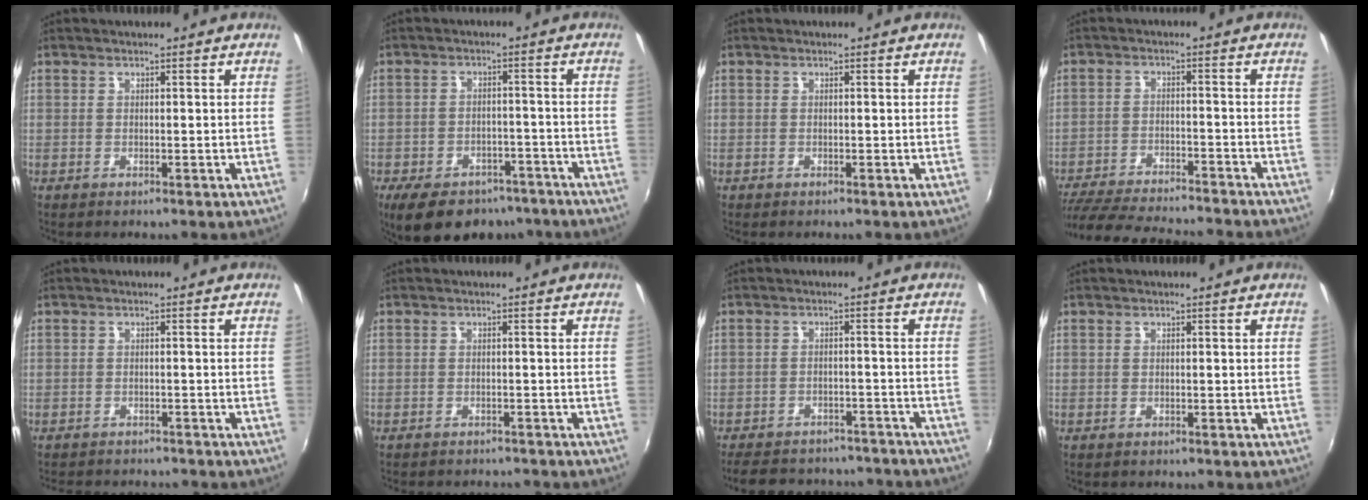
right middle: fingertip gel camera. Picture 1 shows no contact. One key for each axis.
{"total": 15.5, "fx": -11.2, "fy": 8.0, "fz": 6.9, "tx": -0.151, "ty": 0.000, "tz": -0.149}
{"total": 0.0}
{"total": 18.9, "fx": -16.8, "fy": 2.8, "fz": 8.3, "tx": -0.168, "ty": -0.024, "tz": -0.254}
{"total": 6.0, "fx": -5.5, "fy": 1.8, "fz": 1.6, "tx": -0.046, "ty": -0.005, "tz": -0.080}
{"total": 5.6, "fx": -5.2, "fy": 1.5, "fz": 1.5, "tx": -0.043, "ty": -0.009, "tz": -0.072}
{"total": 19.5, "fx": -17.0, "fy": 6.7, "fz": 6.9, "tx": -0.148, "ty": 0.017, "tz": -0.211}
{"total": 0.7, "fx": -0.7, "fy": 0.2, "fz": 0.2, "tx": -0.008, "ty": 0.000, "tz": -0.009}